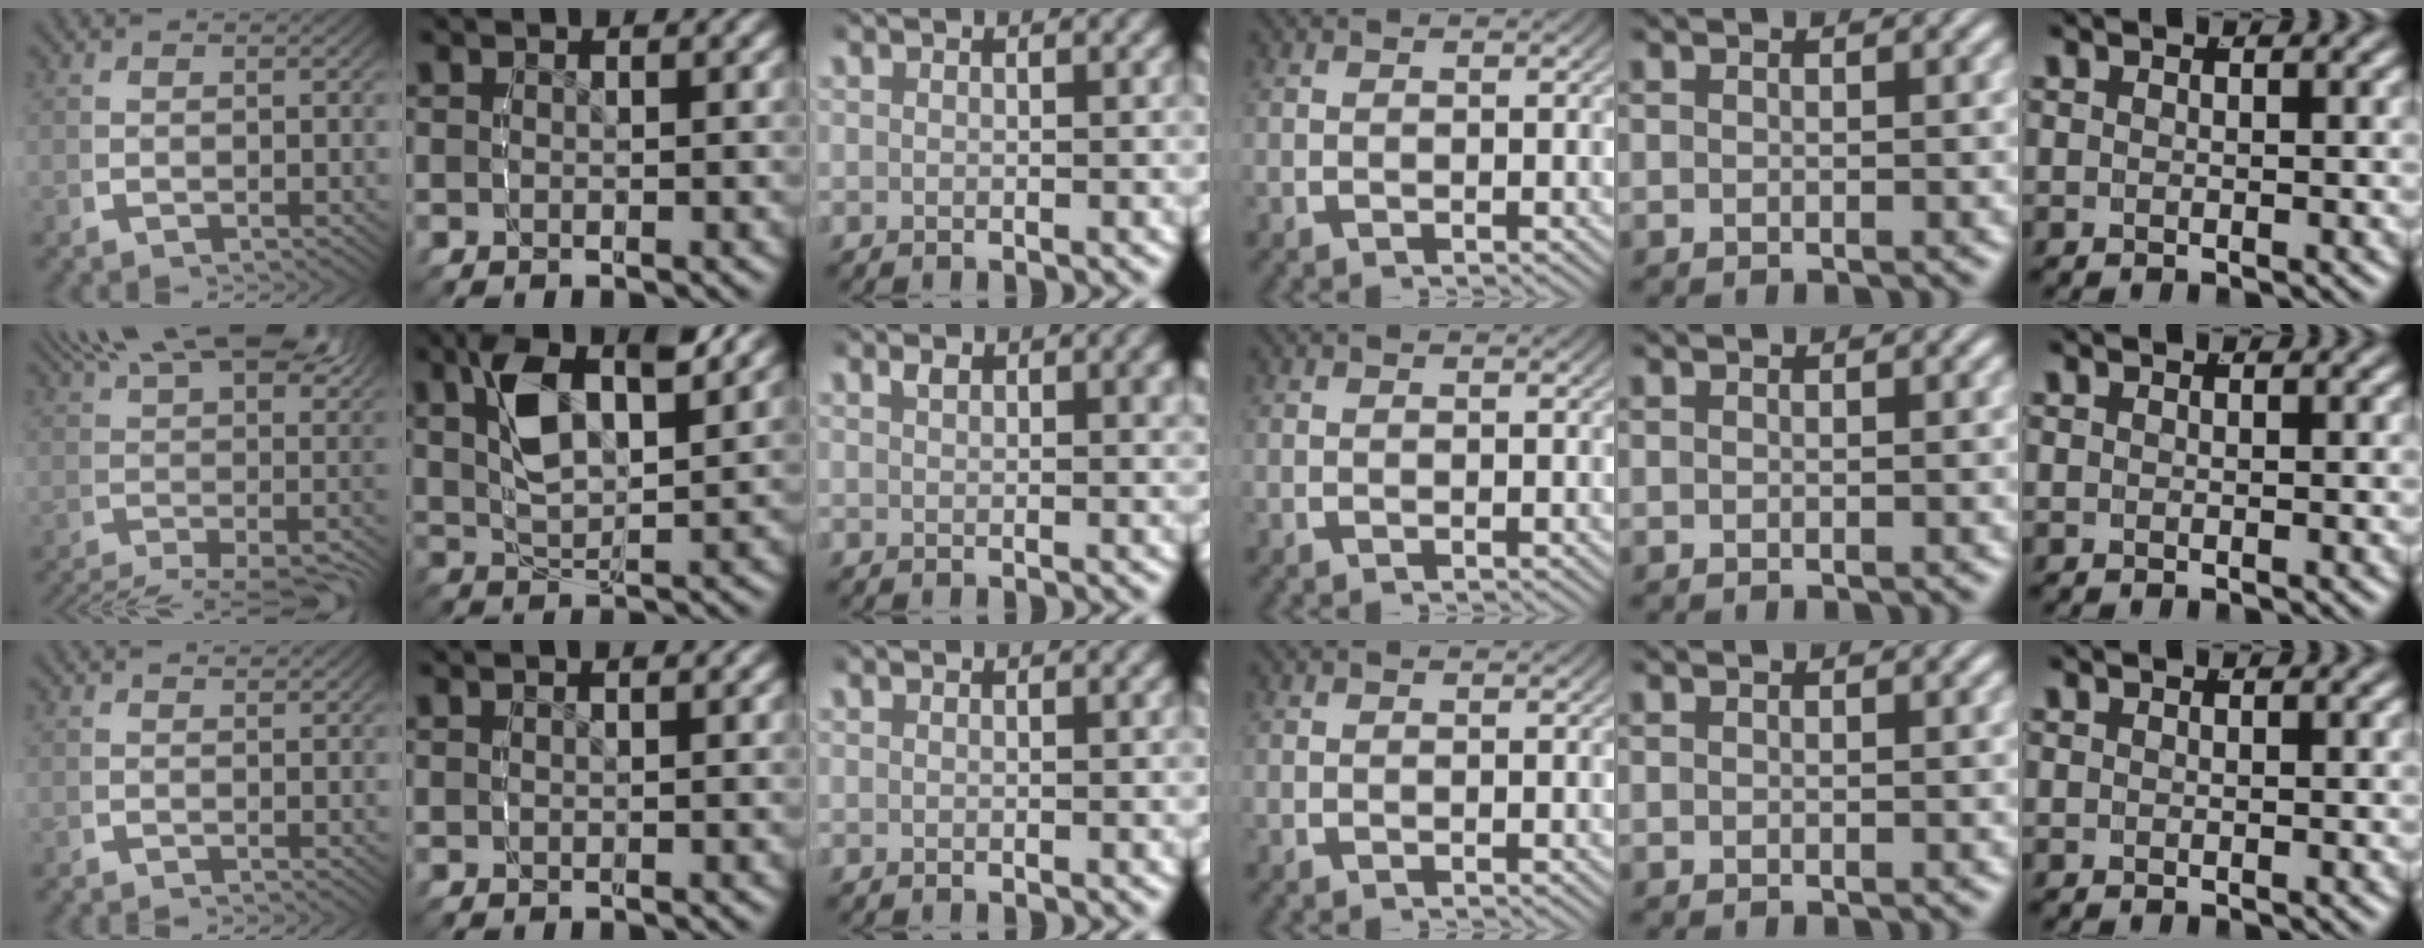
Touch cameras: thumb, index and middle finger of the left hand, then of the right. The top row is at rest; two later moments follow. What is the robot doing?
{"motion": "lift_and_place", "object": "glasses"}